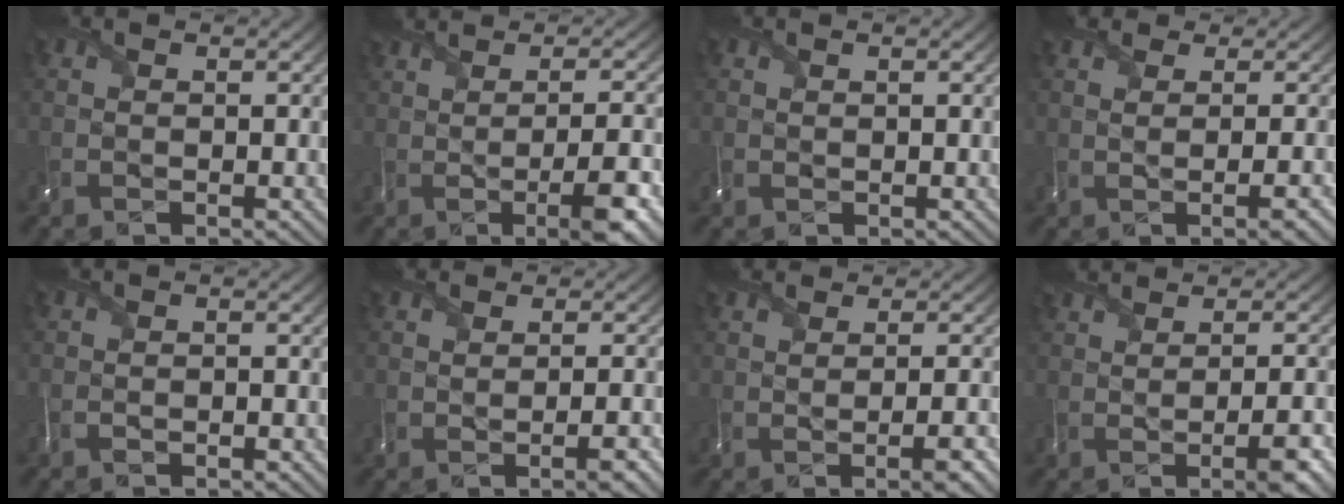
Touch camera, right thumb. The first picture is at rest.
{"total": 5.9, "force": [-0.8, 0.6, 5.8], "torque": [-0.070, 0.017, -0.015]}
{"total": 0.0}
{"total": 5.4, "force": [2.4, 1.9, 4.5], "torque": [-0.054, 0.031, 0.014]}
{"total": 1.2, "force": [-1.0, -0.4, -0.4], "torque": [0.010, 0.000, -0.021]}
{"total": 2.7, "force": [0.4, 0.7, 2.6], "torque": [-0.027, 0.013, -0.014]}
{"total": 3.4, "force": [0.8, 0.9, 3.2], "torque": [-0.031, 0.017, -0.008]}
{"total": 3.7, "force": [0.2, 0.5, 3.7], "torque": [-0.043, 0.014, -0.002]}